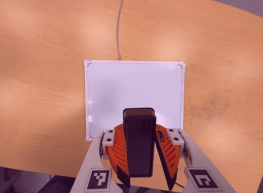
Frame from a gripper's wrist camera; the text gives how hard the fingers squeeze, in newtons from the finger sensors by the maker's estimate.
{"total": 9.0, "left": 8.6, "right": 9.3}